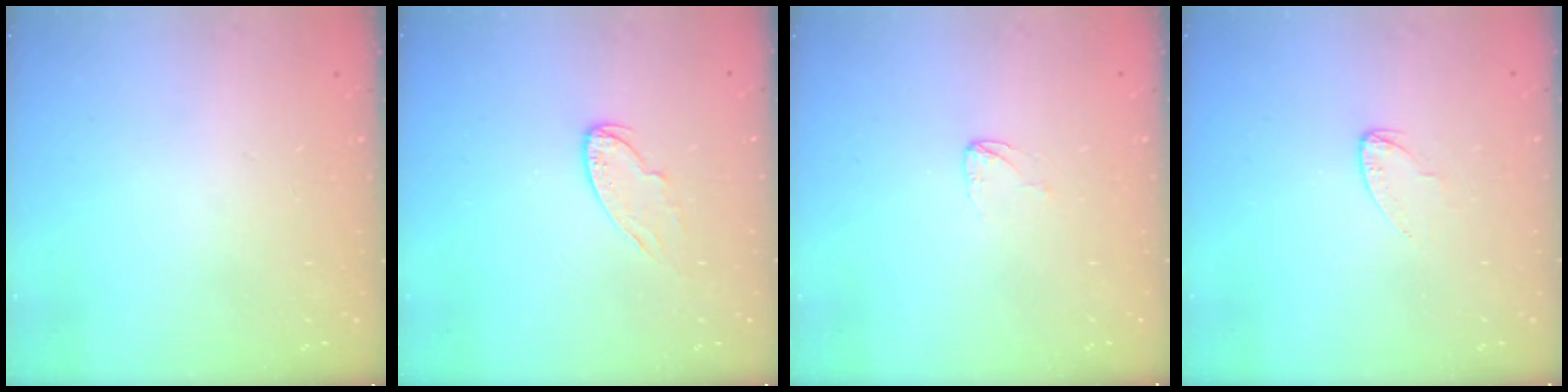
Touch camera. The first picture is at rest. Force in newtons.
{"total": 6.9, "press": 6.9, "slide": 0.5}
{"total": 3.0, "press": 3.0, "slide": 0.1}
{"total": 2.1, "press": 2.1, "slide": 0.2}